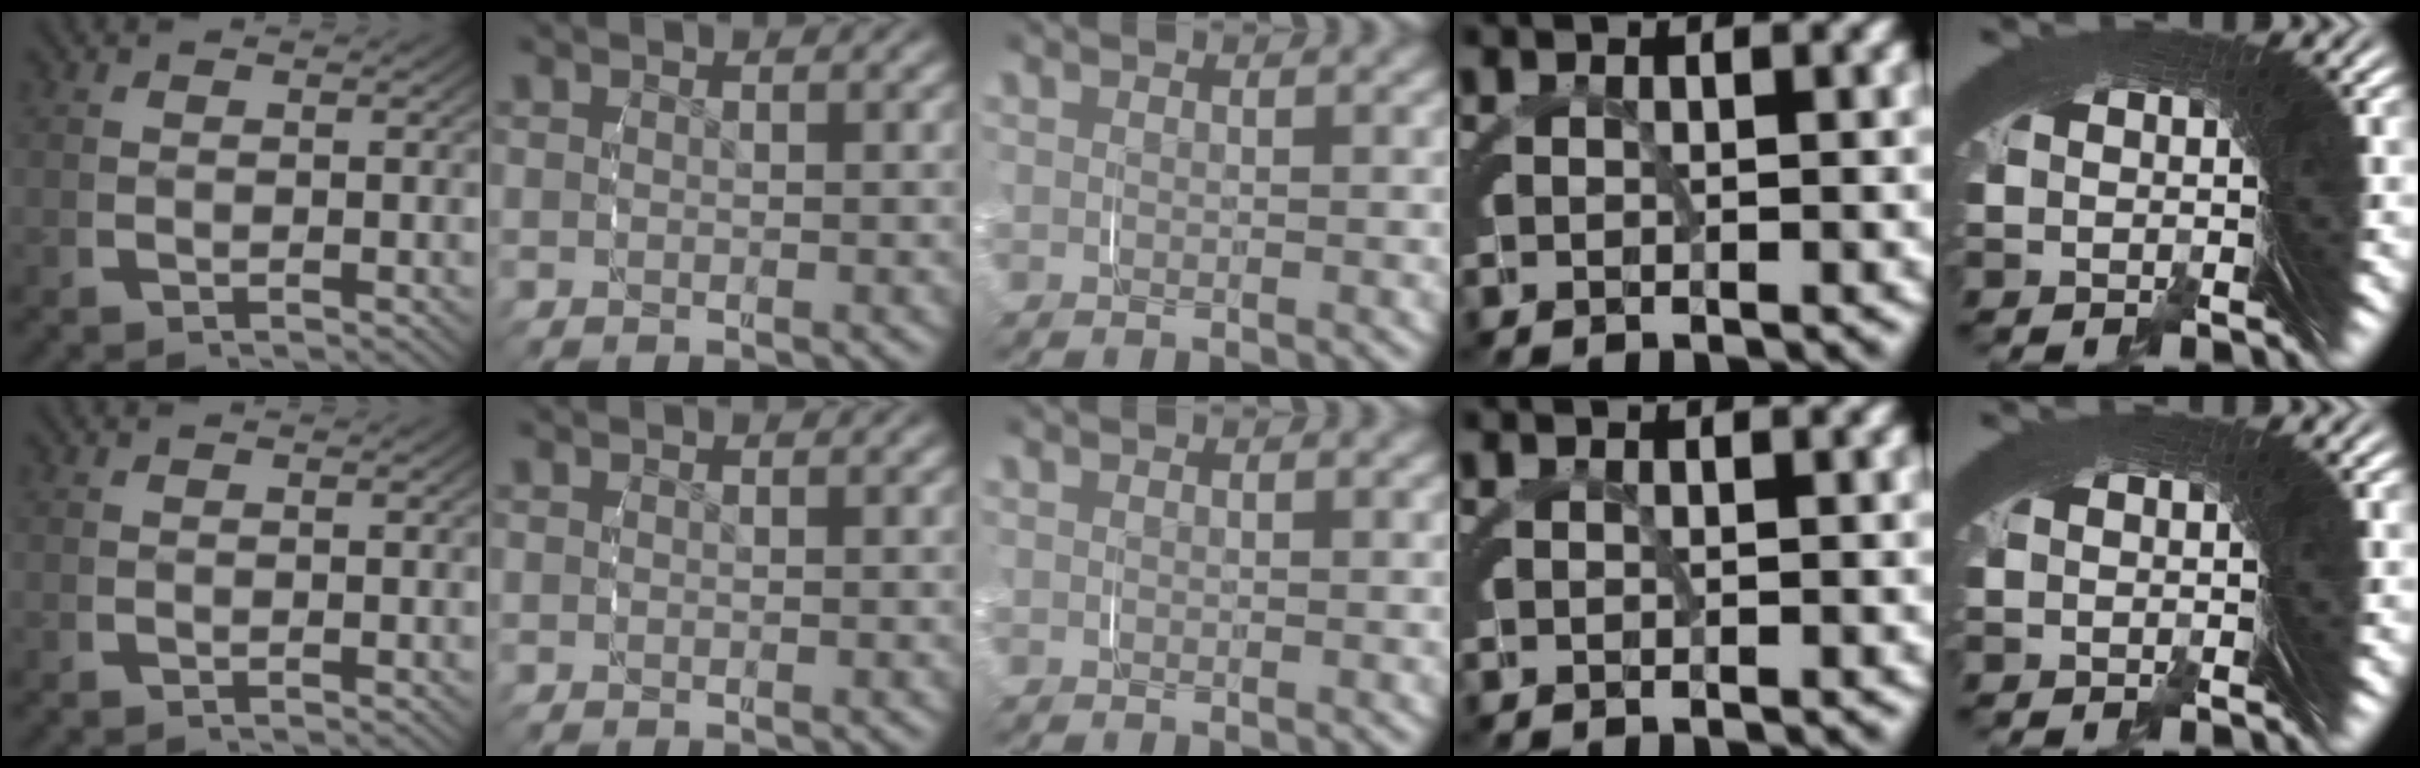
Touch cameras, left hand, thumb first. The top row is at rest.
{}